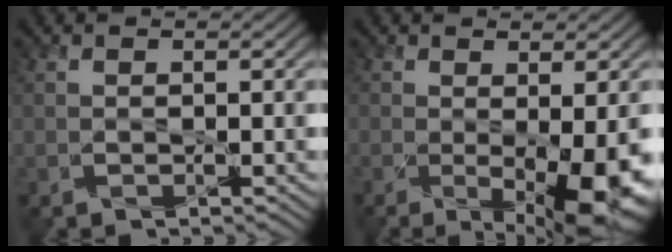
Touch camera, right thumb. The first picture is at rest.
{"total": 7.5, "force": [-2.2, 2.5, 6.7], "torque": [-0.109, -0.026, -0.019]}